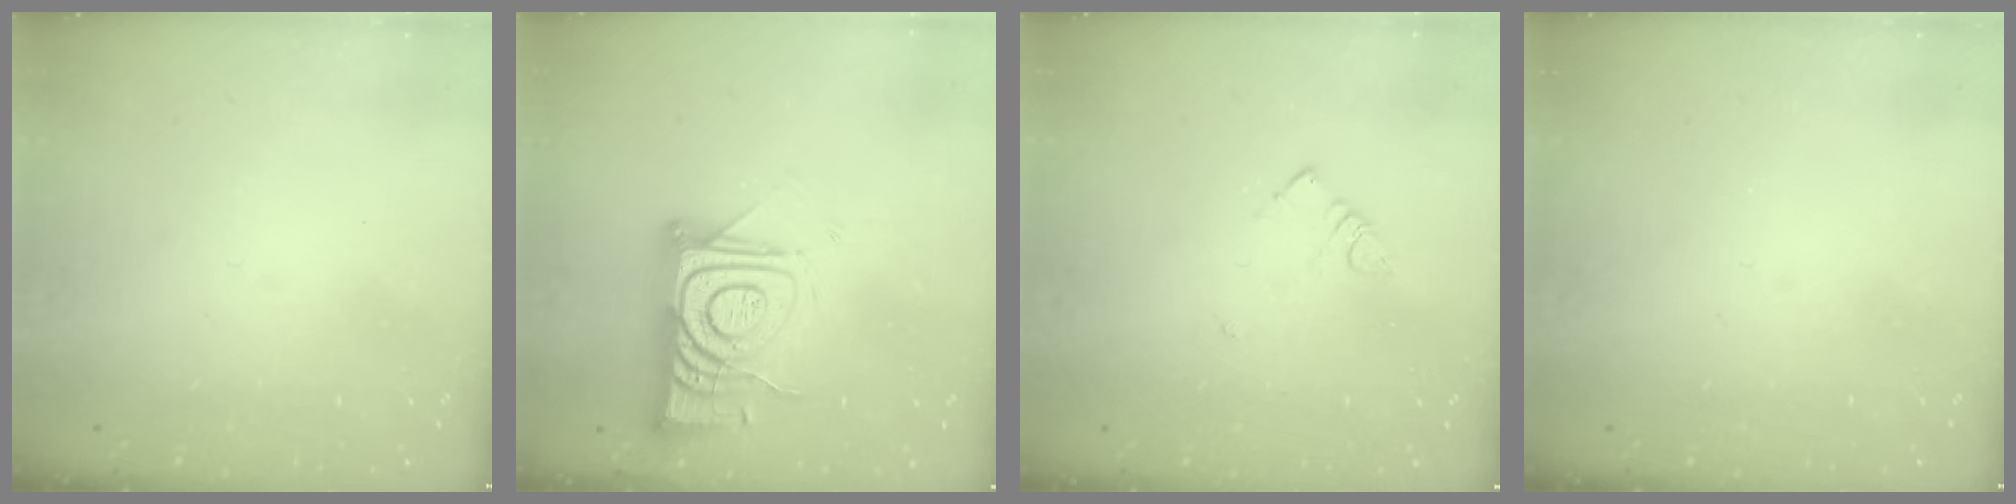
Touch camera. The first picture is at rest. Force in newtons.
{"total": 13.4, "press": 13.3, "slide": 1.2}
{"total": 3.0, "press": 2.9, "slide": 0.4}
{"total": 0.0}